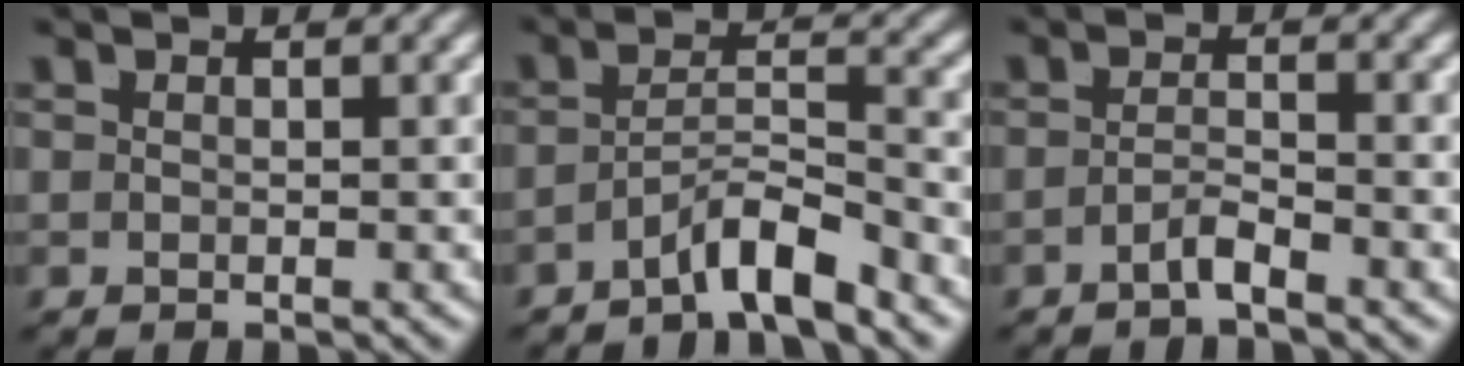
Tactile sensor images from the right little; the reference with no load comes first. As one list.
[{"total": 4.2, "force": [-3.3, 0.6, 2.5], "torque": [-0.032, -0.011, -0.052]}, {"total": 1.8, "force": [-1.6, -0.4, 0.7], "torque": [-0.005, -0.009, -0.028]}]